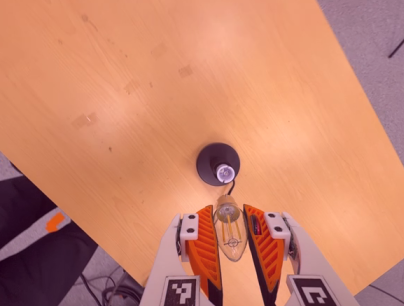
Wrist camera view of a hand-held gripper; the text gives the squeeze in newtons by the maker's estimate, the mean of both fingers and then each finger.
{"total": 11.3, "left": 11.0, "right": 11.5}